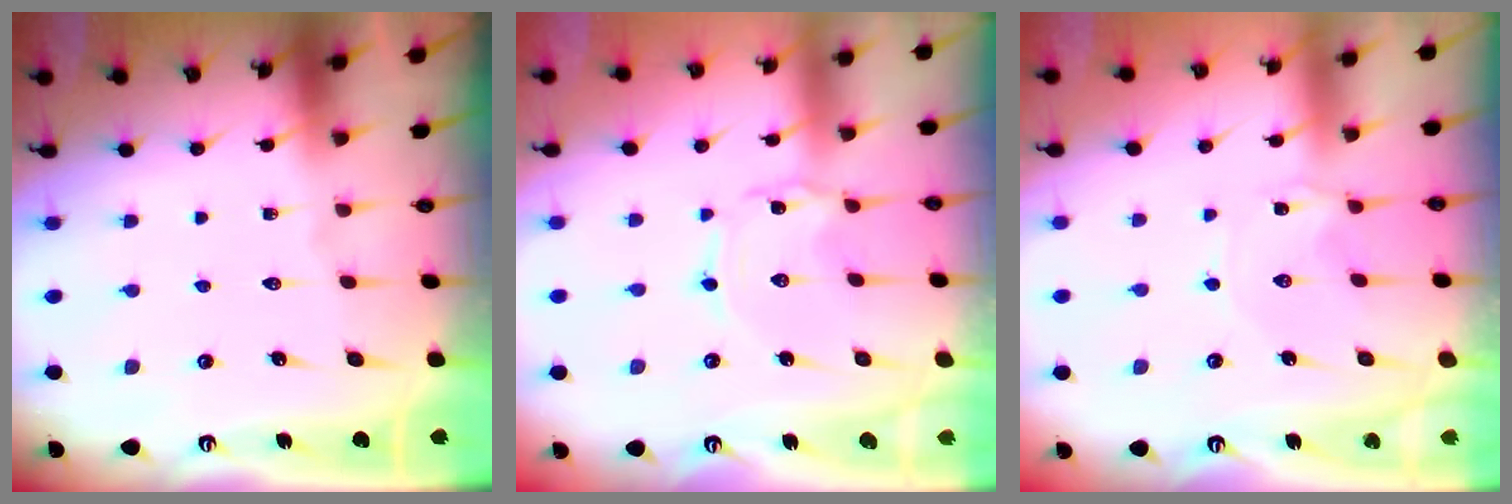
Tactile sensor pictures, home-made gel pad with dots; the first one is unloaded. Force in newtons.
{"total": 1.2, "press": 1.2, "slide": 0.1}
{"total": 2.0, "press": 2.0, "slide": 0.2}